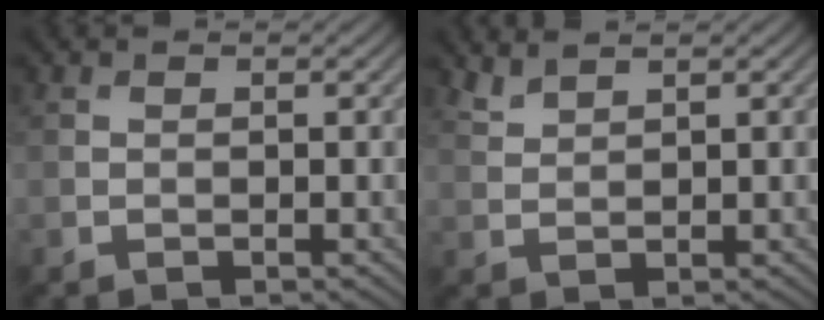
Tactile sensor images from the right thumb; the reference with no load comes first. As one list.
[{"total": 1.7, "force": [1.6, 0.1, 0.5], "torque": [-0.018, 0.004, 0.041]}]